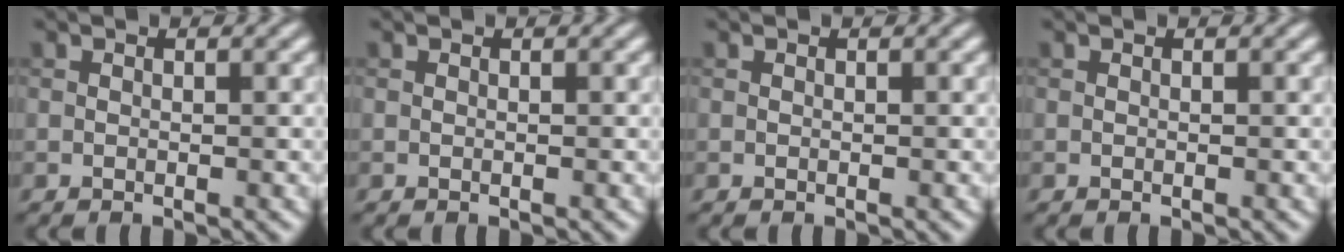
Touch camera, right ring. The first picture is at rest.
{"total": 0.0}
{"total": 0.0}
{"total": 0.0}